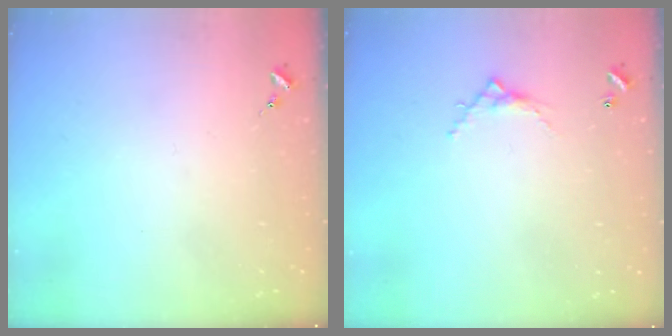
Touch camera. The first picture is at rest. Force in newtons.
{"total": 5.2, "press": 5.2, "slide": 0.2}